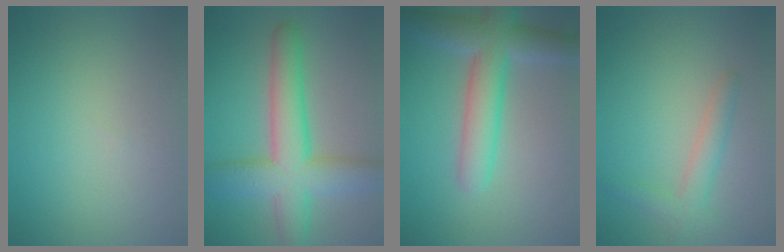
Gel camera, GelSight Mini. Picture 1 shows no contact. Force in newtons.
{"total": 8.4, "press": 8.4, "slide": 0.2}
{"total": 6.8, "press": 6.8, "slide": 0.3}
{"total": 2.6, "press": 2.5, "slide": 0.1}